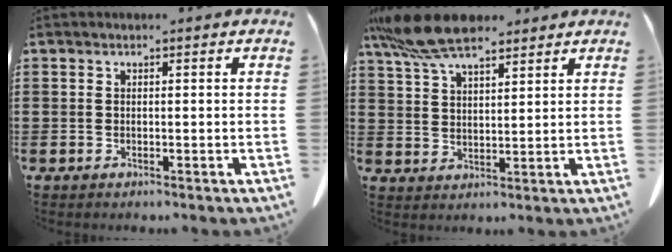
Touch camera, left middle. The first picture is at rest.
{"total": 9.6, "force": [7.6, 2.6, 5.2], "torque": [-0.123, -0.011, 0.145]}